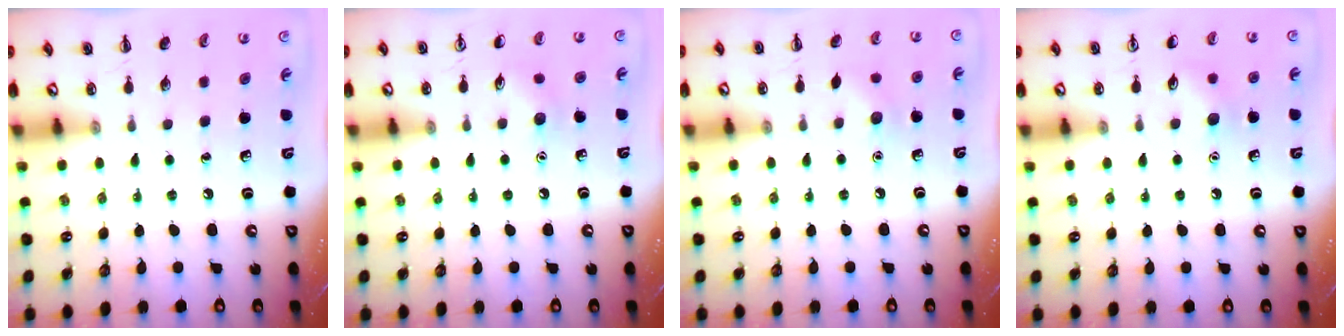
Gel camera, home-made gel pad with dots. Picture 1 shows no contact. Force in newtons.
{"total": 5.1, "press": 4.9, "slide": 1.3}
{"total": 5.9, "press": 5.7, "slide": 1.4}
{"total": 6.5, "press": 6.2, "slide": 1.9}